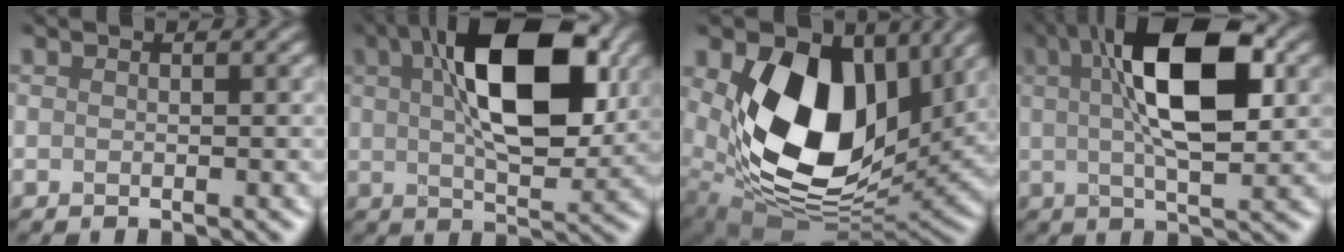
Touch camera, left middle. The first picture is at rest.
{"total": 10.7, "force": [3.8, 4.4, 9.0], "torque": [-0.137, 0.019, 0.056]}
{"total": 13.1, "force": [3.5, 8.8, 9.1], "torque": [-0.166, -0.021, 0.065]}
{"total": 8.8, "force": [2.9, 2.6, 7.9], "torque": [-0.125, 0.020, 0.042]}